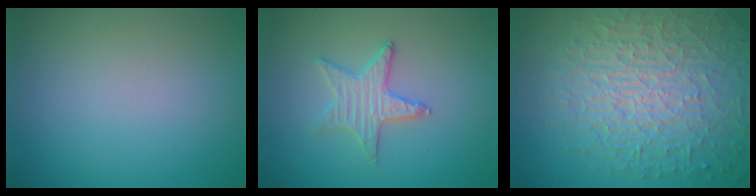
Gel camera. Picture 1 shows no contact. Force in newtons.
{"total": 1.9, "press": 1.9, "slide": 0.2}
{"total": 10.3, "press": 6.8, "slide": 7.7}